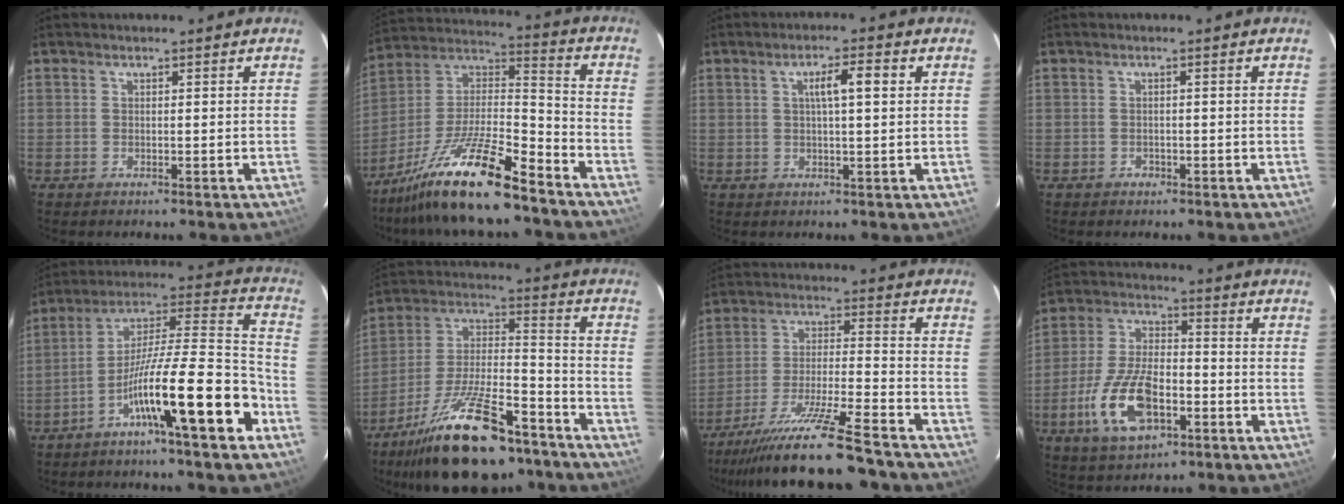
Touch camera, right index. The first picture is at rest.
{"total": 17.1, "force": [-12.6, 1.9, 11.5], "torque": [-0.224, -0.004, -0.225]}
{"total": 4.8, "force": [1.3, 0.4, 4.6], "torque": [-0.080, 0.010, 0.022]}
{"total": 0.8, "force": [-0.5, 0.6, 0.2], "torque": [-0.005, 0.003, -0.008]}
{"total": 17.1, "force": [-8.5, 0.6, 14.8], "torque": [-0.247, 0.000, -0.146]}
{"total": 20.6, "force": [-14.7, 4.9, 13.6], "torque": [-0.249, -0.012, -0.257]}
{"total": 16.6, "force": [-13.8, -0.1, 9.3], "torque": [-0.177, -0.026, -0.236]}
{"total": 13.0, "force": [-5.2, 5.6, 10.5], "torque": [-0.223, 0.004, -0.092]}